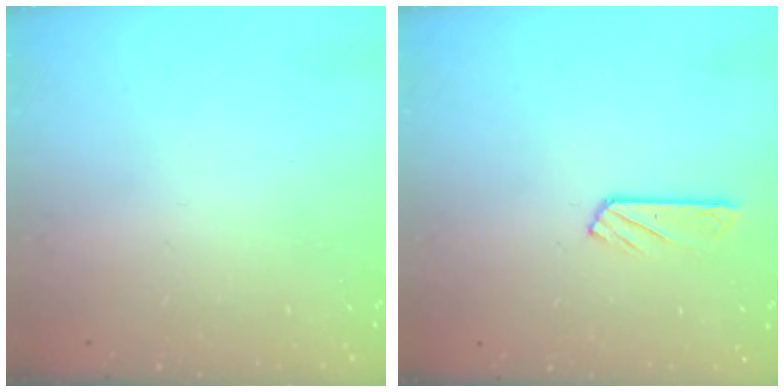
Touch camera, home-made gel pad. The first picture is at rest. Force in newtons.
{"total": 4.2, "press": 4.2, "slide": 0.4}